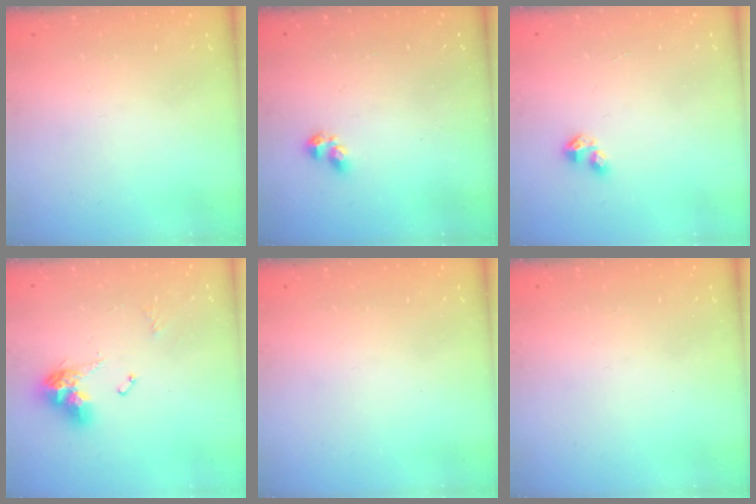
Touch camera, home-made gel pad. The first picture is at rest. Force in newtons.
{"total": 2.3, "press": 2.2, "slide": 0.6}
{"total": 2.1, "press": 2.1, "slide": 0.2}
{"total": 11.0, "press": 10.9, "slide": 1.3}
{"total": 0.0}
{"total": 0.0}